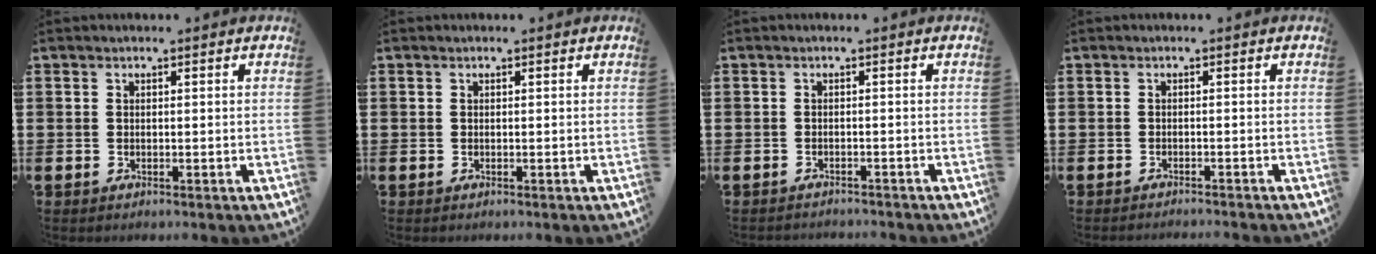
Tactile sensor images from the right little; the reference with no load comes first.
{"total": 0.0}
{"total": 0.9, "force": [-0.9, 0.0, -0.1], "torque": [0.000, 0.001, -0.018]}
{"total": 0.8, "force": [-0.7, -0.2, 0.0], "torque": [0.001, 0.000, -0.015]}